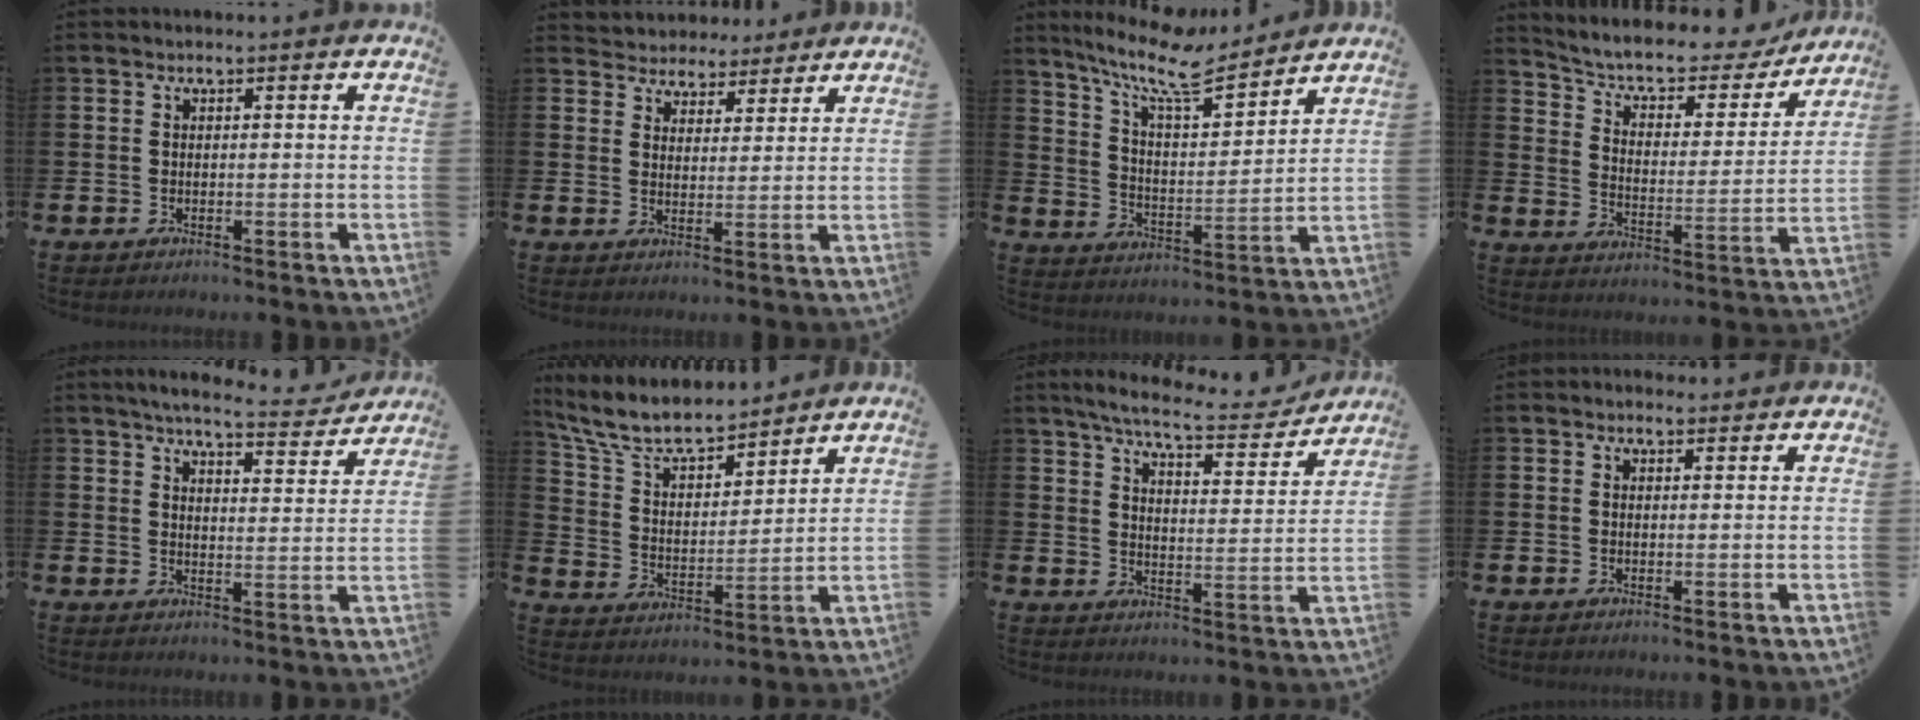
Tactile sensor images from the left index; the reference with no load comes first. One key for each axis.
{"total": 4.2, "fx": 3.8, "fy": 1.6, "fz": -0.7, "tx": -0.004, "ty": -0.025, "tz": 0.066}
{"total": 10.9, "fx": 9.5, "fy": 2.1, "fz": 4.9, "tx": -0.118, "ty": -0.060, "tz": 0.165}
{"total": 7.0, "fx": 6.0, "fy": 2.7, "fz": 2.3, "tx": -0.073, "ty": -0.045, "tz": 0.098}
{"total": 6.1, "fx": 5.7, "fy": 0.7, "fz": 2.0, "tx": -0.047, "ty": -0.034, "tz": 0.095}
{"total": 9.2, "fx": 8.2, "fy": 2.6, "fz": 3.3, "tx": -0.105, "ty": -0.050, "tz": 0.145}
{"total": 7.7, "fx": 7.1, "fy": 0.7, "fz": 2.8, "tx": -0.069, "ty": -0.047, "tz": 0.118}
{"total": 1.5, "fx": 1.4, "fy": 0.6, "fz": 0.1, "tx": 0.005, "ty": 0.002, "tz": 0.024}